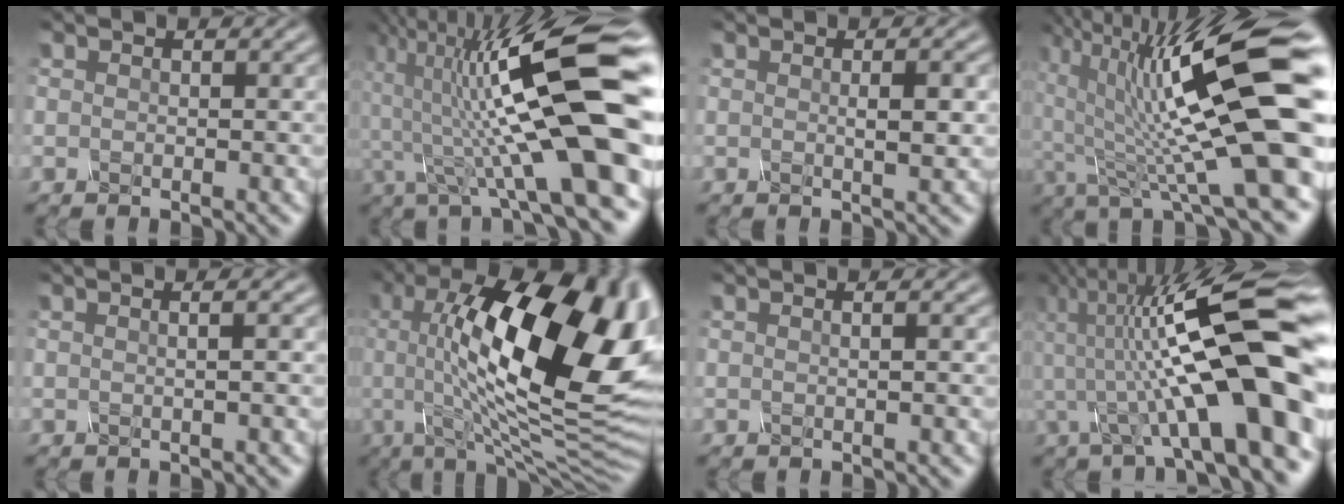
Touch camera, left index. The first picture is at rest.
{"total": 14.4, "force": [-0.1, 3.2, 14.0], "torque": [-0.230, 0.028, -0.008]}
{"total": 2.1, "force": [0.1, 0.3, 2.0], "torque": [-0.031, 0.001, 0.001]}
{"total": 15.3, "force": [1.7, 3.3, 14.8], "torque": [-0.234, 0.004, 0.028]}
{"total": 2.9, "force": [0.7, 1.5, 2.3], "torque": [-0.010, 0.014, -0.023]}
{"total": 19.3, "force": [3.3, 7.3, 17.6], "torque": [-0.242, 0.016, 0.049]}
{"total": 1.5, "force": [0.4, 0.7, 1.3], "torque": [-0.007, -0.002, -0.012]}
{"total": 15.2, "force": [-1.4, 3.8, 14.7], "torque": [-0.225, 0.030, -0.031]}